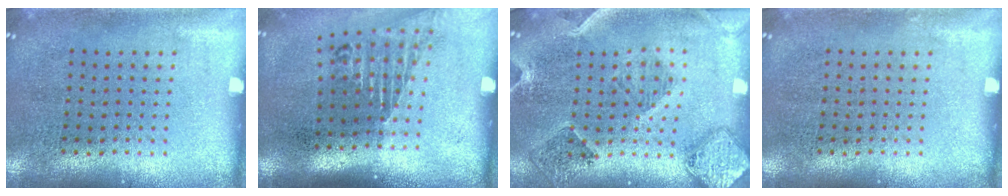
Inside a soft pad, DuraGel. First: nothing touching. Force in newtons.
{"total": 1.6, "press": 1.3, "slide": 0.9}
{"total": 1.5, "press": 1.5, "slide": 0.3}
{"total": 0.0}